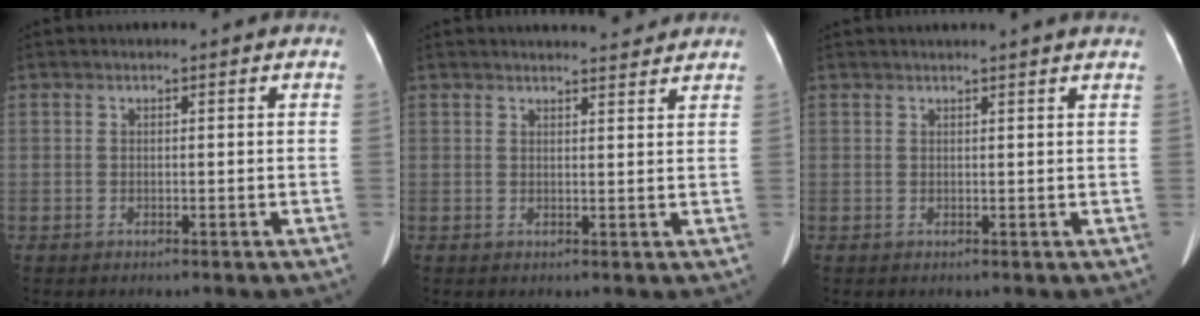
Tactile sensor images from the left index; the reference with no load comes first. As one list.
[{"total": 5.0, "force": [4.9, 0.2, 1.1], "torque": [-0.018, 0.005, 0.055]}, {"total": 5.2, "force": [4.7, -0.4, 2.1], "torque": [-0.027, 0.021, 0.046]}]